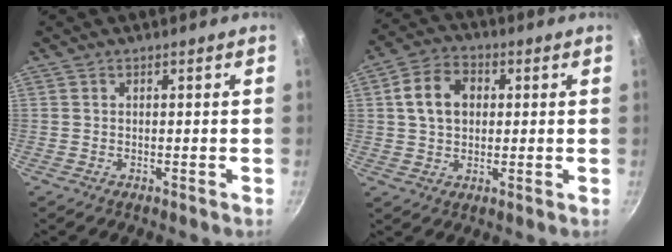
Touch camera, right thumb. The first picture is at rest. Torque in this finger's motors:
{"motor_torque": [-0.30, 0.53, 0.18, 0.00, 0.16]}